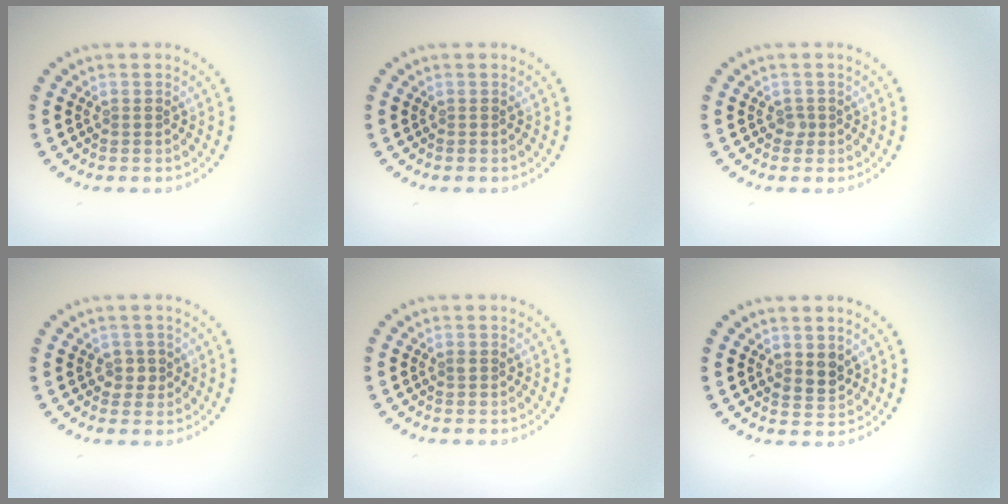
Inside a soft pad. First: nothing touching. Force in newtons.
{"total": 0.0}
{"total": 0.8, "press": 0.6, "slide": 0.5}
{"total": 1.5, "press": 1.4, "slide": 0.6}
{"total": 0.5, "press": 0.5, "slide": 0.1}
{"total": 1.9, "press": 1.8, "slide": 0.6}